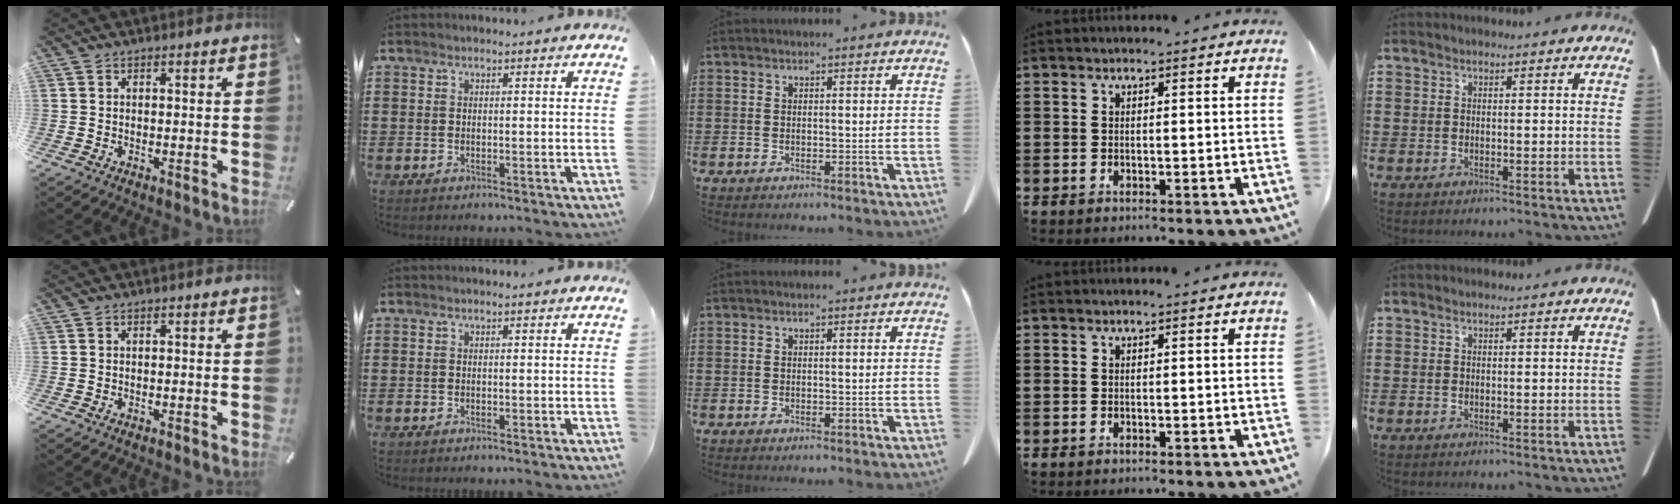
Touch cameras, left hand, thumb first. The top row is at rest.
{}